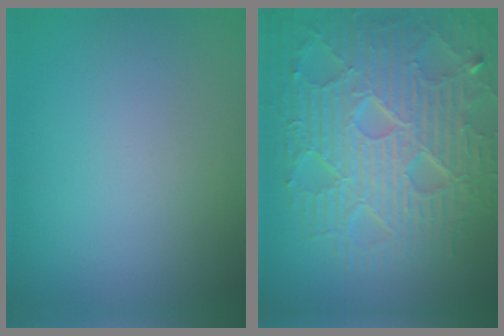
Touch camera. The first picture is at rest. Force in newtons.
{"total": 9.3, "press": 6.6, "slide": 6.6}